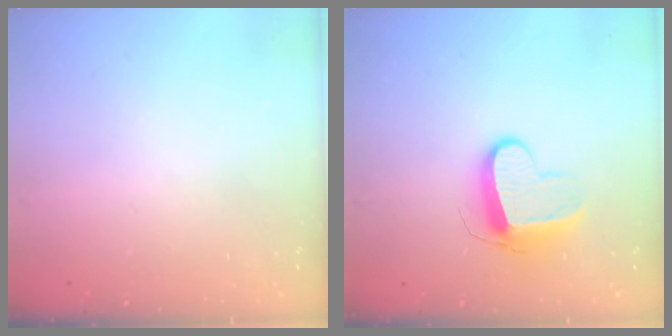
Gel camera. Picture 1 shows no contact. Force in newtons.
{"total": 9.5, "press": 9.5, "slide": 0.2}